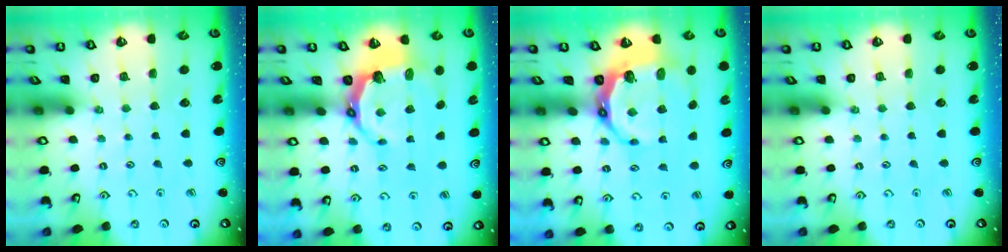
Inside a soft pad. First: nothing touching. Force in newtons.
{"total": 6.8, "press": 5.2, "slide": 4.4}
{"total": 8.2, "press": 7.2, "slide": 3.8}
{"total": 0.0}